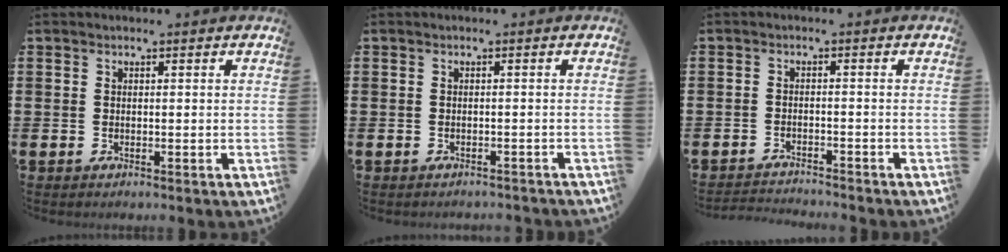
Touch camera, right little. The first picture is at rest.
{"total": 0.6, "force": [-0.6, 0.0, 0.0], "torque": [-0.001, -0.002, -0.012]}
{"total": 1.9, "force": [-1.9, -0.1, 0.0], "torque": [-0.003, 0.002, -0.040]}